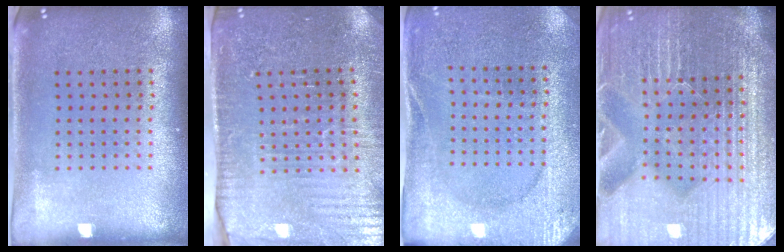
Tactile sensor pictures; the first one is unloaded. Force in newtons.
{"total": 3.5, "press": 3.4, "slide": 0.8}
{"total": 2.6, "press": 2.5, "slide": 0.4}
{"total": 6.1, "press": 5.5, "slide": 2.7}